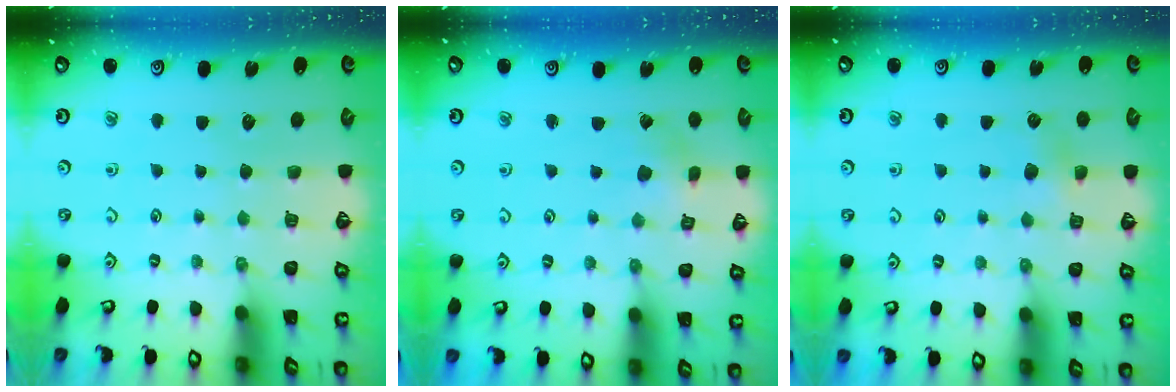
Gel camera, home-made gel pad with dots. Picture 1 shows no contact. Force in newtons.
{"total": 2.2, "press": 2.2, "slide": 0.1}
{"total": 4.5, "press": 4.4, "slide": 0.7}